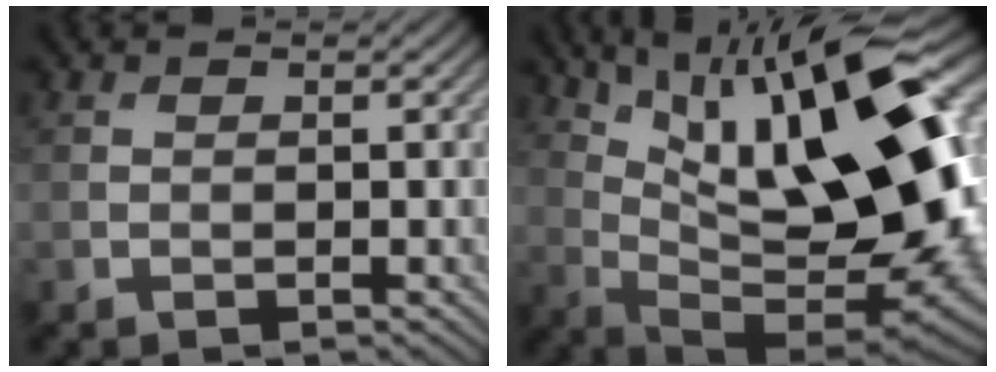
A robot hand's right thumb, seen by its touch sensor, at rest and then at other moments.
{"total": 20.4, "force": [7.0, 7.9, 17.5], "torque": [-0.278, 0.024, 0.126]}